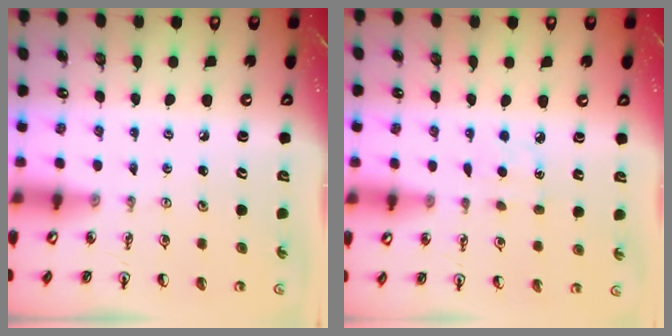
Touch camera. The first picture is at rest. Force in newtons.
{"total": 2.9, "press": 2.9, "slide": 0.3}